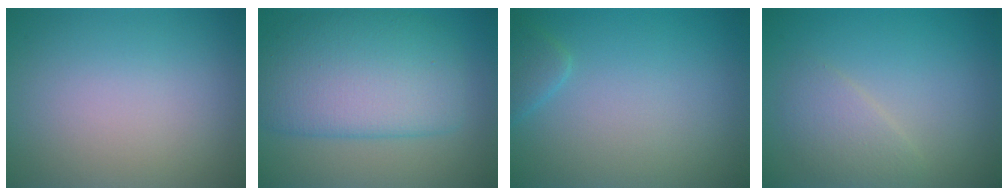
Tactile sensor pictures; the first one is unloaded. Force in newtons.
{"total": 7.9, "press": 7.9, "slide": 0.1}
{"total": 1.4, "press": 1.4, "slide": 0.1}
{"total": 2.2, "press": 2.2, "slide": 0.1}